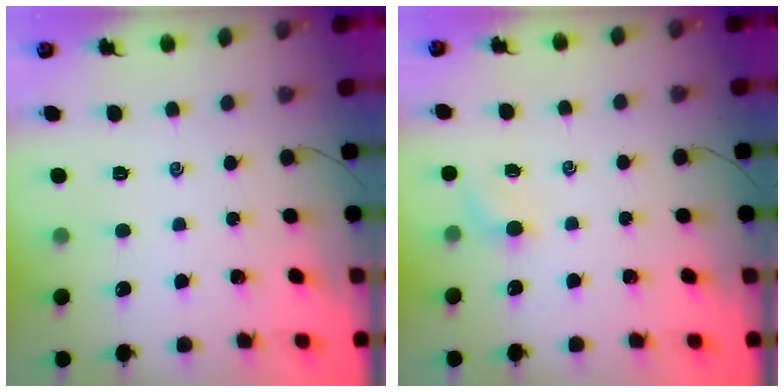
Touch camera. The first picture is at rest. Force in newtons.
{"total": 2.9, "press": 2.7, "slide": 0.9}